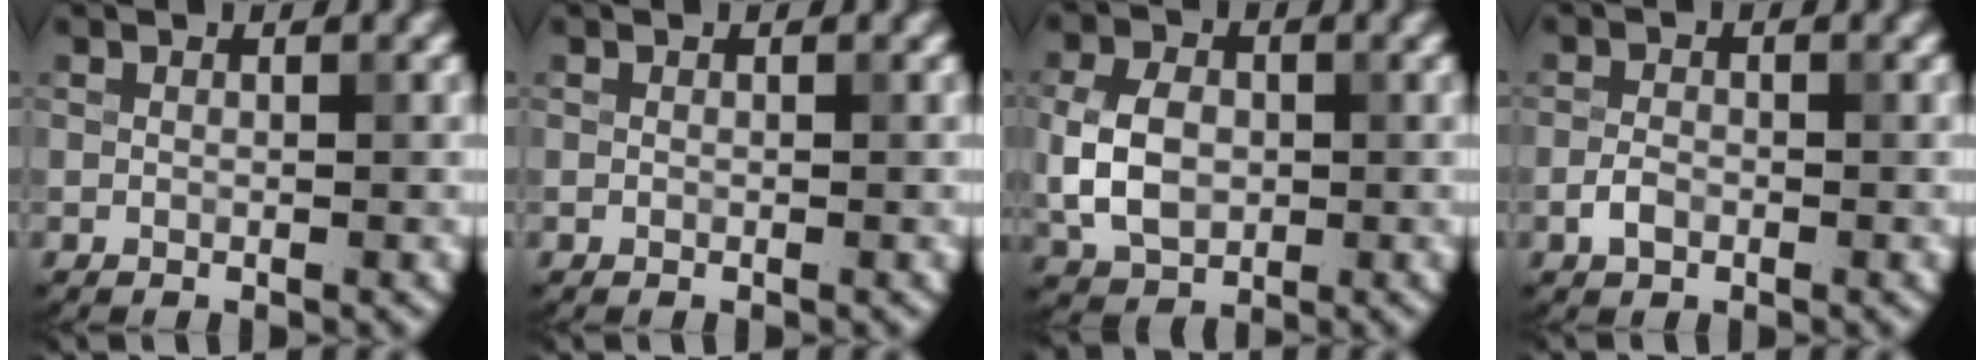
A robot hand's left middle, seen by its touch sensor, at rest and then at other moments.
{"total": 0.0}
{"total": 5.3, "force": [-0.3, 3.9, 3.6], "torque": [-0.079, 0.002, -0.008]}
{"total": 1.6, "force": [-0.8, 1.0, 1.0], "torque": [-0.017, 0.002, -0.019]}